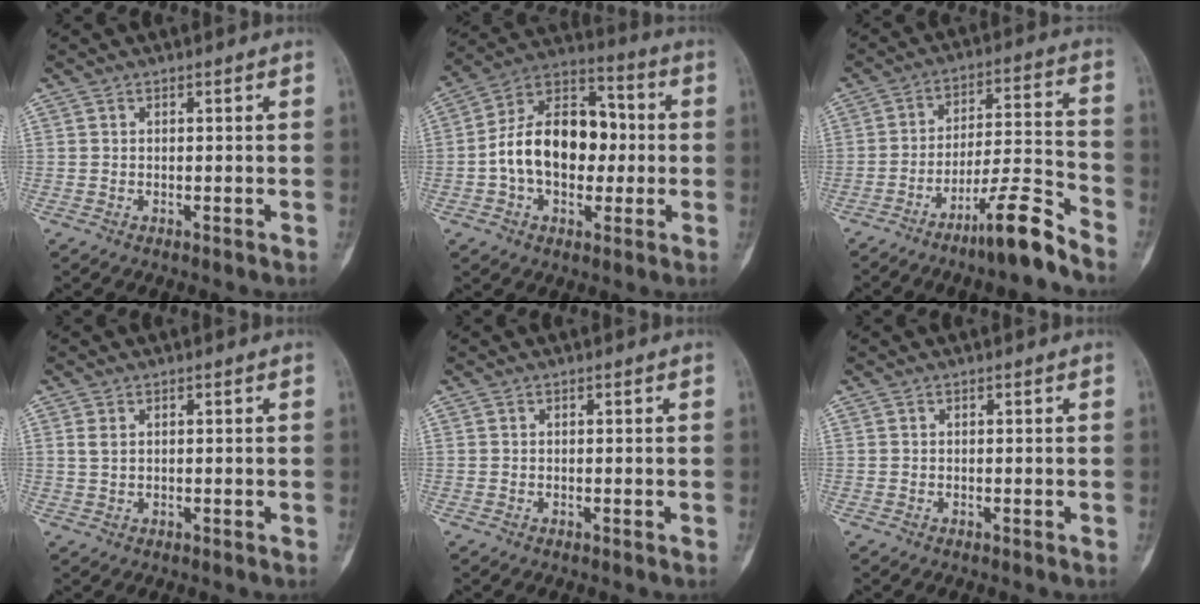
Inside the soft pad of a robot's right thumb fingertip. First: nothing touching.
{"total": 17.7, "force": [-0.9, 11.7, 13.2], "torque": [-0.189, 0.040, -0.021]}
{"total": 11.7, "force": [-8.7, 0.9, 7.7], "torque": [-0.126, 0.075, -0.150]}
{"total": 1.7, "force": [0.6, 1.0, 1.2], "torque": [-0.026, 0.004, 0.018]}
{"total": 0.0}
{"total": 0.0}